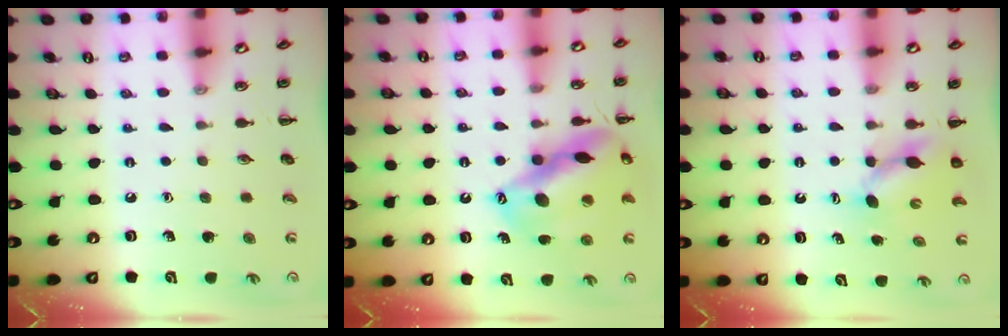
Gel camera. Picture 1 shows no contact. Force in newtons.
{"total": 16.9, "press": 16.7, "slide": 3.1}
{"total": 4.5, "press": 4.4, "slide": 0.6}